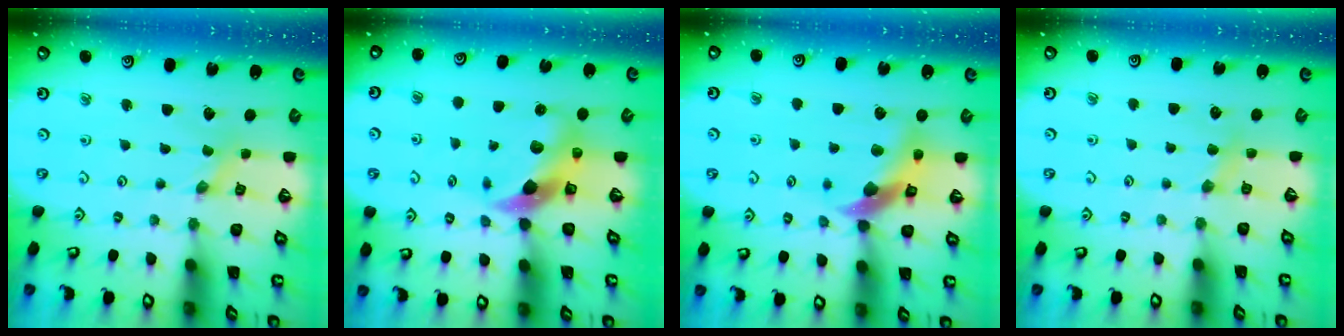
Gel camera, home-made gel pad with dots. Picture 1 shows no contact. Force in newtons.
{"total": 9.2, "press": 9.1, "slide": 1.5}
{"total": 11.2, "press": 11.1, "slide": 1.6}
{"total": 3.8, "press": 3.7, "slide": 0.8}